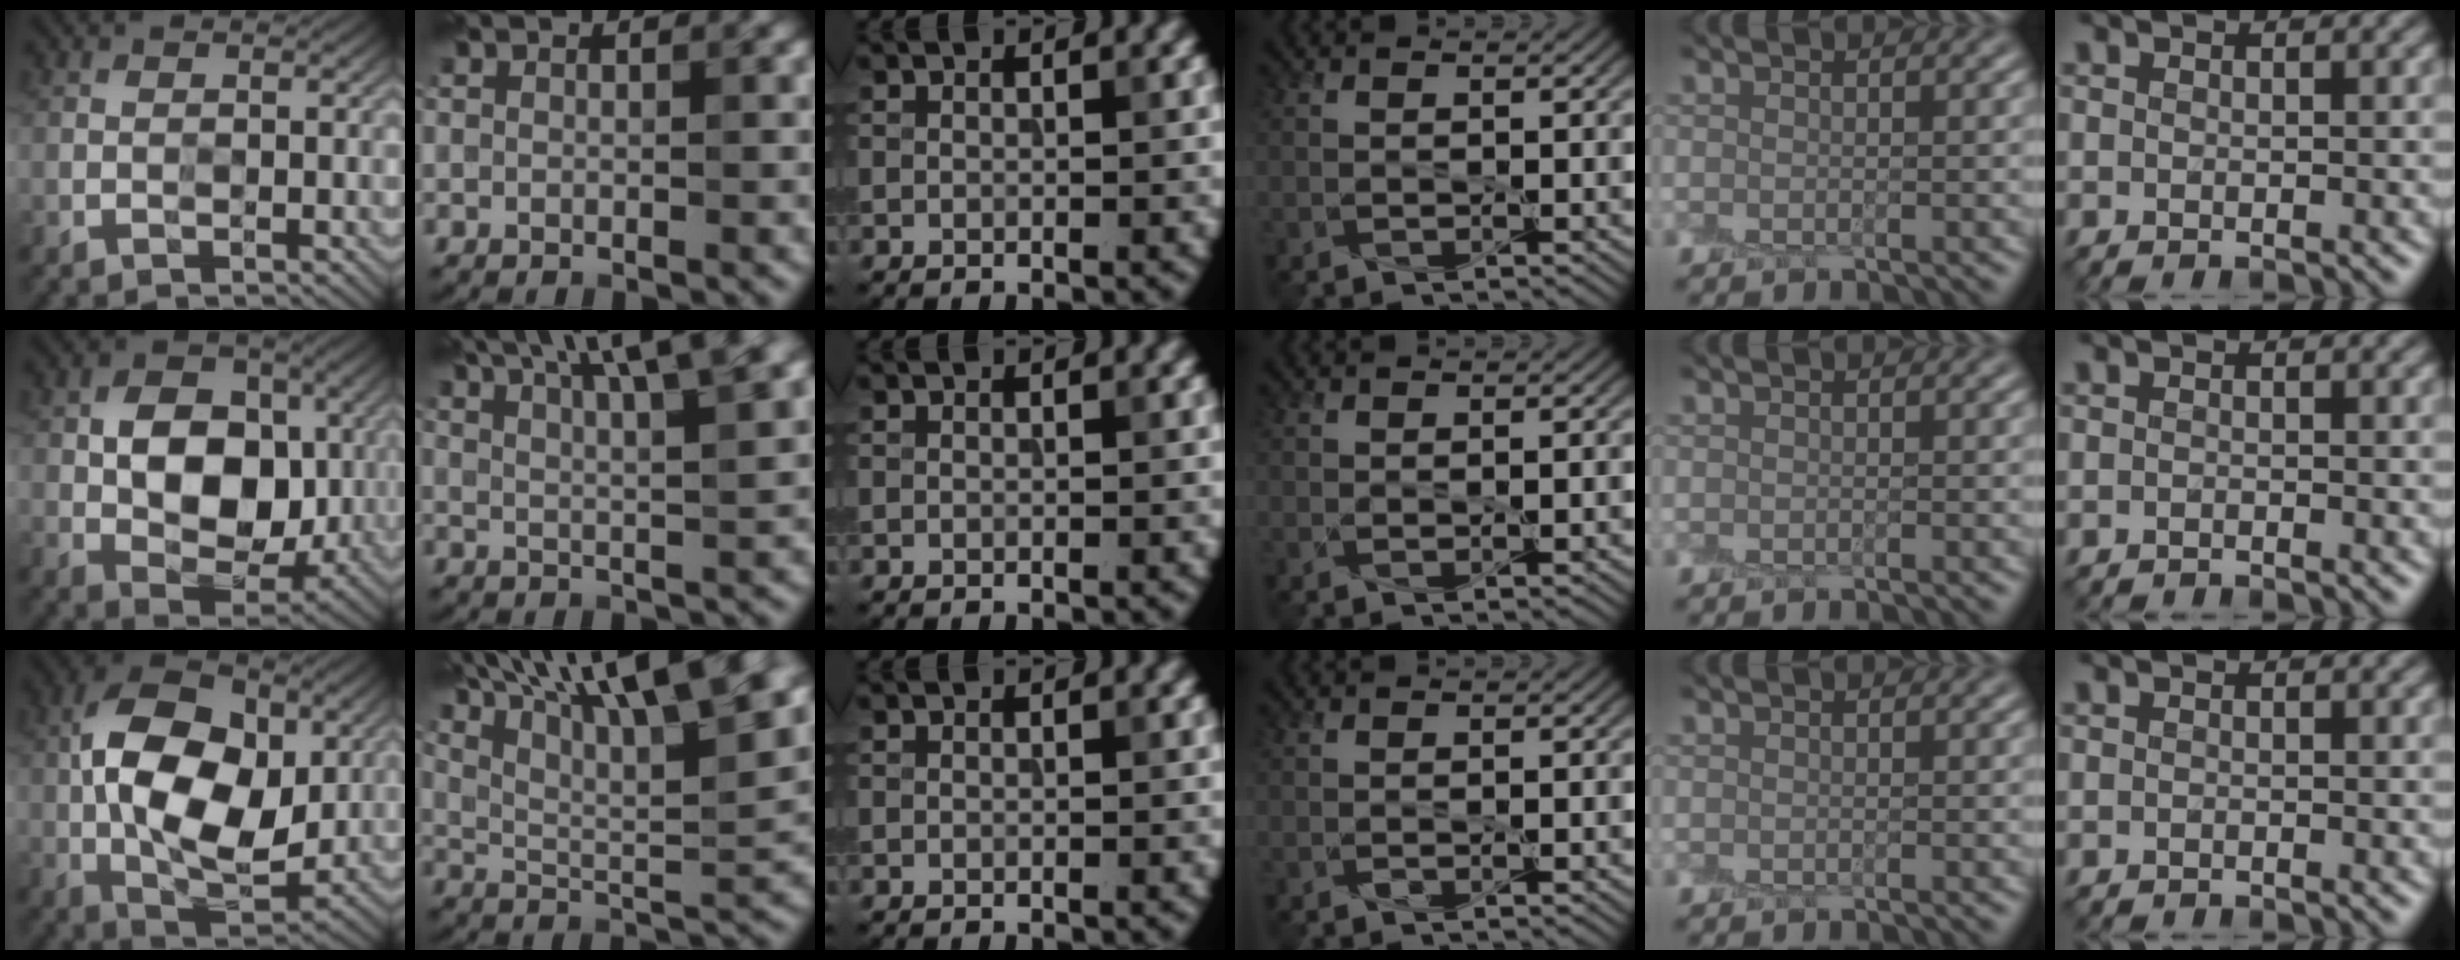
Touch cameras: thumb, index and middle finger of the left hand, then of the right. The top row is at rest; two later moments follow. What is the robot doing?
{"motion": "peel", "object": "cling film"}